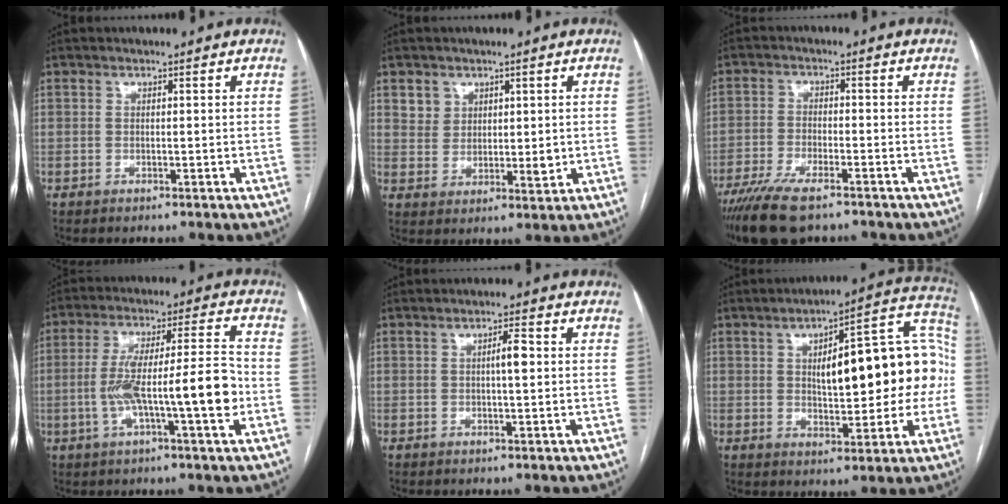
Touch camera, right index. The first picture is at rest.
{"total": 4.7, "force": [2.2, 3.8, 1.6], "torque": [-0.021, 0.000, 0.045]}
{"total": 10.8, "force": [-8.0, 2.7, 6.7], "torque": [-0.118, -0.024, -0.136]}
{"total": 13.8, "force": [-3.0, 1.1, 13.4], "torque": [-0.234, 0.020, -0.050]}
{"total": 2.6, "force": [0.2, 0.3, 2.6], "torque": [-0.043, 0.003, 0.002]}
{"total": 19.5, "force": [1.2, 6.4, 18.3], "torque": [-0.243, 0.047, 0.022]}